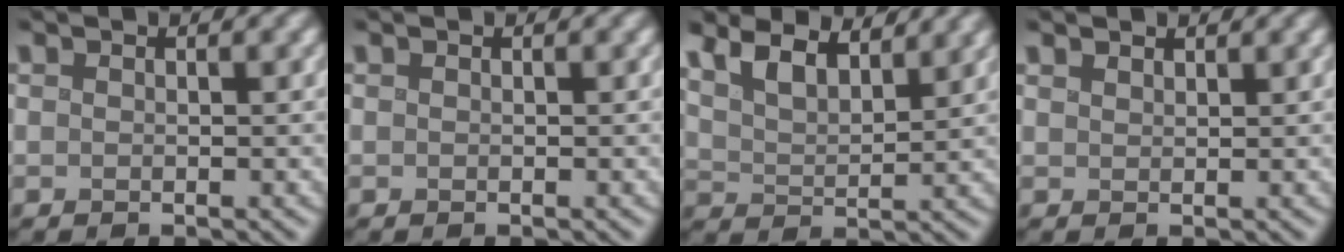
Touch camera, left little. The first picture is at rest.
{"total": 0.0}
{"total": 5.3, "force": [3.9, 1.9, 3.1], "torque": [-0.066, 0.008, 0.061]}
{"total": 0.8, "force": [0.8, 0.2, 0.0], "torque": [-0.001, 0.000, 0.019]}